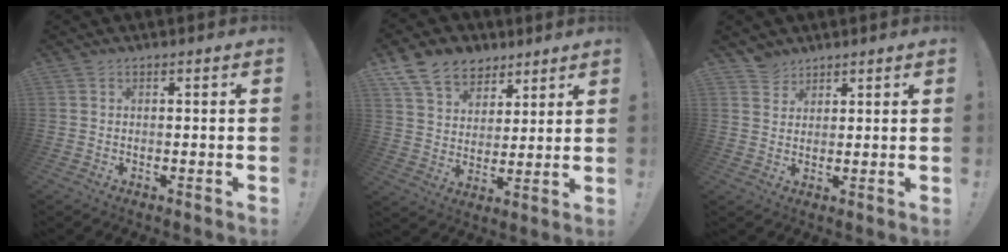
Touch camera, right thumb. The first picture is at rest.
{"total": 12.8, "force": [8.3, 8.9, 3.8], "torque": [-0.071, -0.051, 0.165]}
{"total": 4.3, "force": [3.6, 2.4, 0.1], "torque": [0.008, -0.024, 0.067]}